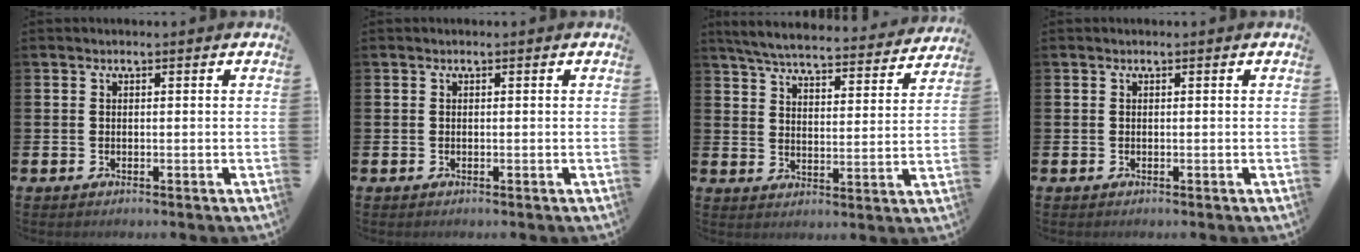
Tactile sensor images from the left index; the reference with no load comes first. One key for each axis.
{"total": 0.0}
{"total": 6.3, "fx": 6.1, "fy": 0.7, "fz": 1.6, "tx": -0.050, "ty": -0.045, "tz": 0.103}
{"total": 0.0}